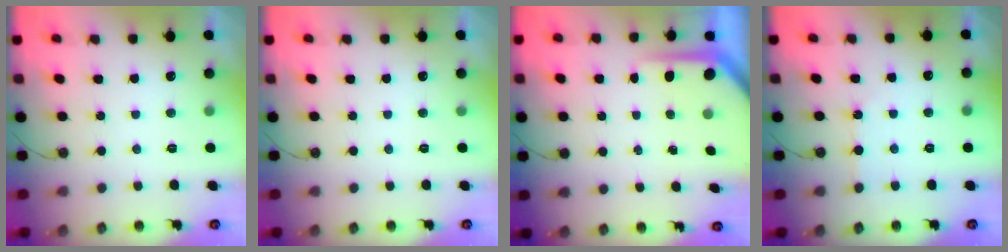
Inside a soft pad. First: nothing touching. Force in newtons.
{"total": 0.0}
{"total": 5.5, "press": 5.5, "slide": 0.2}
{"total": 1.5, "press": 1.5, "slide": 0.3}